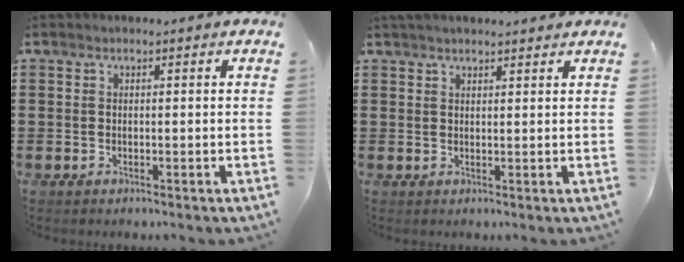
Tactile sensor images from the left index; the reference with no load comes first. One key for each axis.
{"total": 1.8, "fx": 1.7, "fy": 0.2, "fz": 0.5, "tx": -0.013, "ty": 0.003, "tz": 0.033}